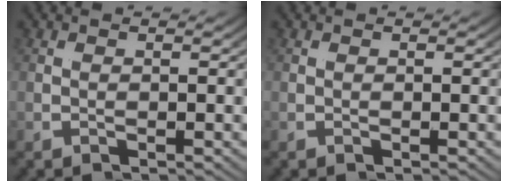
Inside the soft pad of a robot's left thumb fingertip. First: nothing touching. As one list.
[{"total": 0.0}]